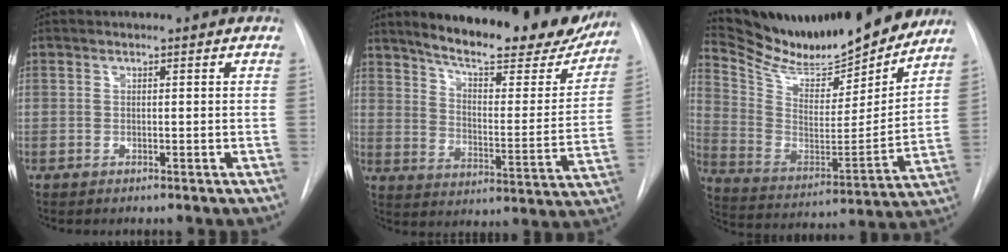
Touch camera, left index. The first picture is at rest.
{"total": 23.2, "force": [19.5, 5.4, 11.4], "torque": [-0.159, -0.039, 0.252]}
{"total": 21.6, "force": [20.1, 4.1, 6.9], "torque": [-0.124, -0.044, 0.317]}